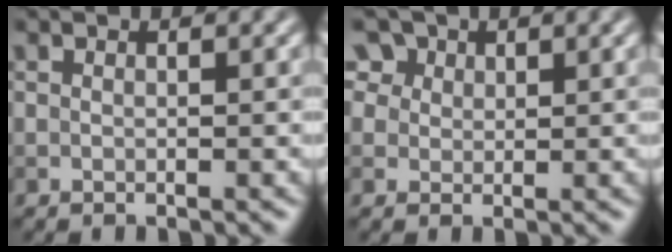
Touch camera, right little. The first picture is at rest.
{"total": 6.5, "force": [3.7, 4.6, 2.6], "torque": [-0.059, 0.010, 0.055]}